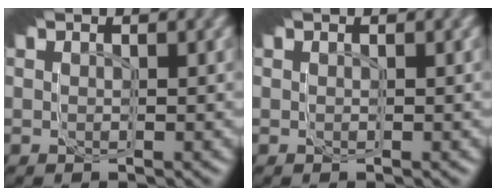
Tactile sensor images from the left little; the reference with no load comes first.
{"total": 0.0}